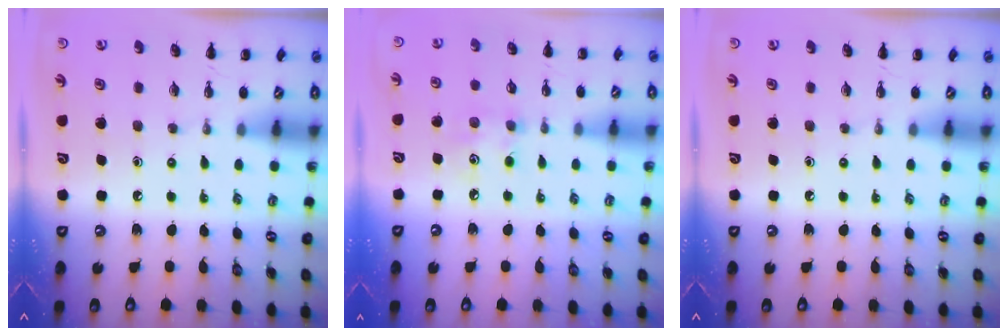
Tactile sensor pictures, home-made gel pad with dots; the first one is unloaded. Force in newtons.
{"total": 5.5, "press": 5.4, "slide": 0.9}
{"total": 0.0}